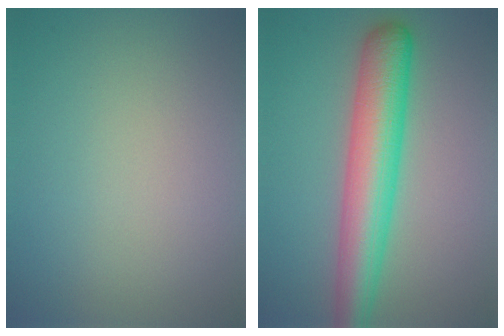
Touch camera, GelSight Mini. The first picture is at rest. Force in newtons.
{"total": 7.3, "press": 7.3, "slide": 0.1}